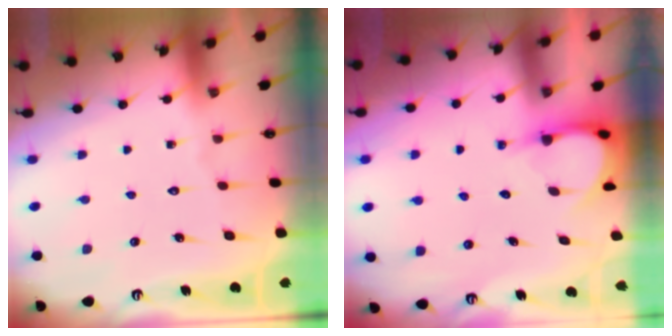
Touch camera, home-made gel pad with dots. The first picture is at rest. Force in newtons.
{"total": 3.9, "press": 3.9, "slide": 0.2}